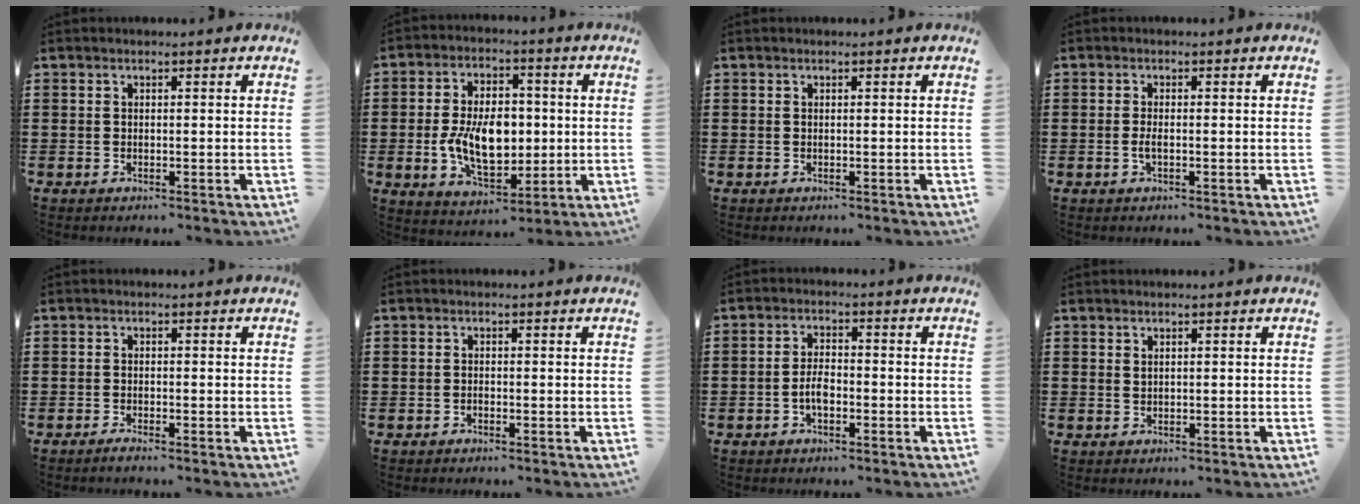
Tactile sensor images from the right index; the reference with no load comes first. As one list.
[{"total": 10.0, "force": [-0.6, 6.2, 7.8], "torque": [-0.145, 0.001, -0.017]}, {"total": 0.0}, {"total": 1.4, "force": [-0.4, 0.4, 1.3], "torque": [-0.032, -0.002, -0.010]}, {"total": 1.0, "force": [-0.9, -0.2, 0.4], "torque": [-0.008, -0.005, -0.017]}, {"total": 0.7, "force": [-0.5, 0.5, 0.1], "torque": [-0.002, 0.003, -0.013]}, {"total": 3.4, "force": [-1.2, 1.7, 2.7], "torque": [-0.065, 0.000, -0.026]}, {"total": 0.8, "force": [0.5, 0.6, 0.3], "torque": [-0.008, 0.002, 0.011]}]